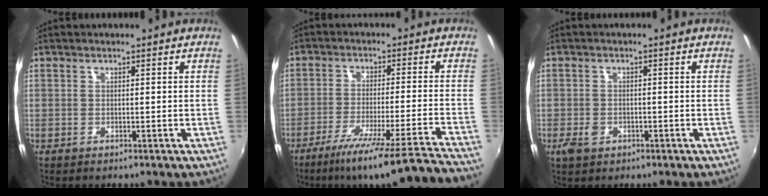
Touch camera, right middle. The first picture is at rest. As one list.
[{"total": 20.8, "force": [-18.0, -2.9, 10.1], "torque": [-0.154, -0.066, -0.271]}, {"total": 3.2, "force": [-1.6, 2.2, 1.6], "torque": [-0.033, -0.004, -0.027]}]